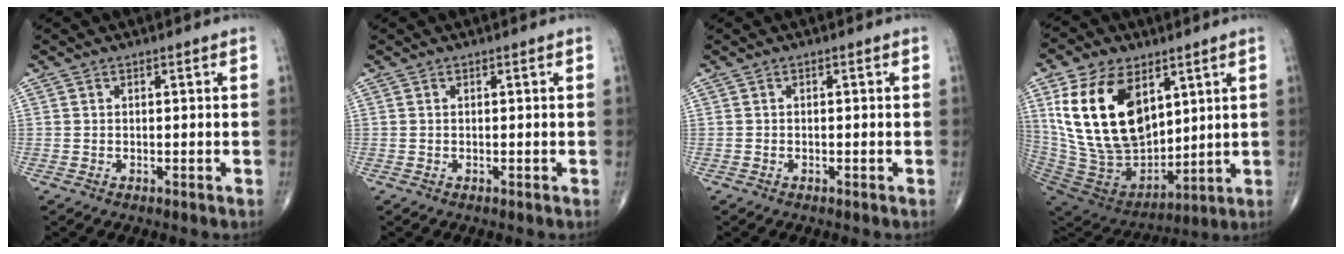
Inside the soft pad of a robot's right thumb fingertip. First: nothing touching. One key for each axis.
{"total": 0.0}
{"total": 0.0}
{"total": 22.4, "fx": 7.9, "fy": 13.7, "fz": 15.9, "tx": -0.281, "ty": -0.042, "tz": 0.163}